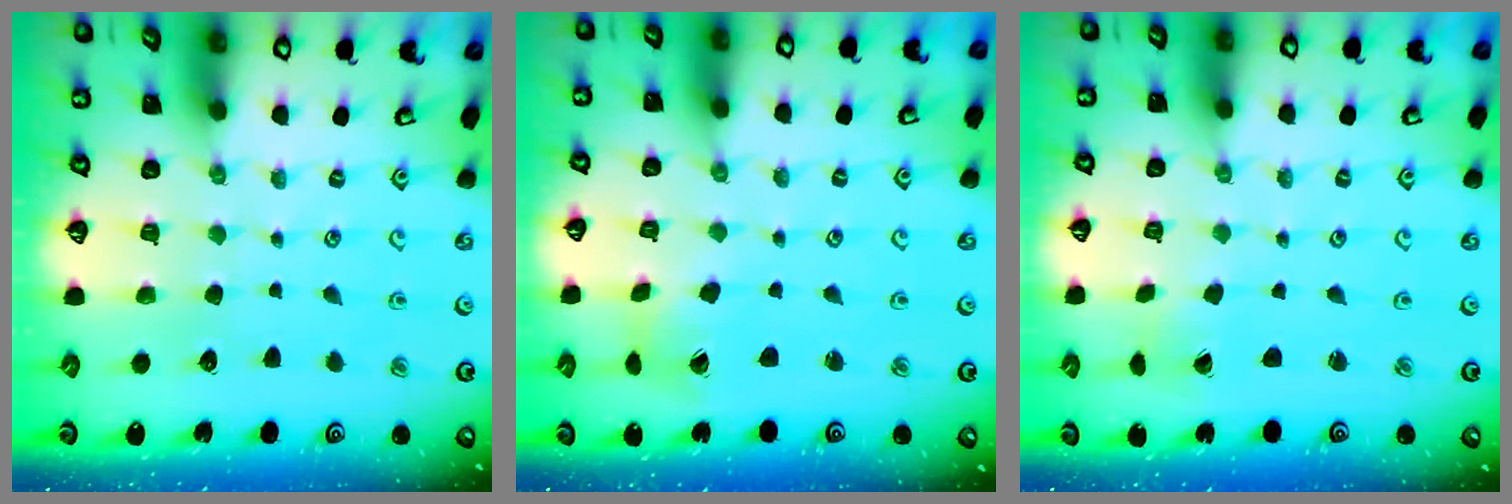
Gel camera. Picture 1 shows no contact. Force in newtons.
{"total": 2.8, "press": 2.8, "slide": 0.4}
{"total": 0.7, "press": 0.7, "slide": 0.0}